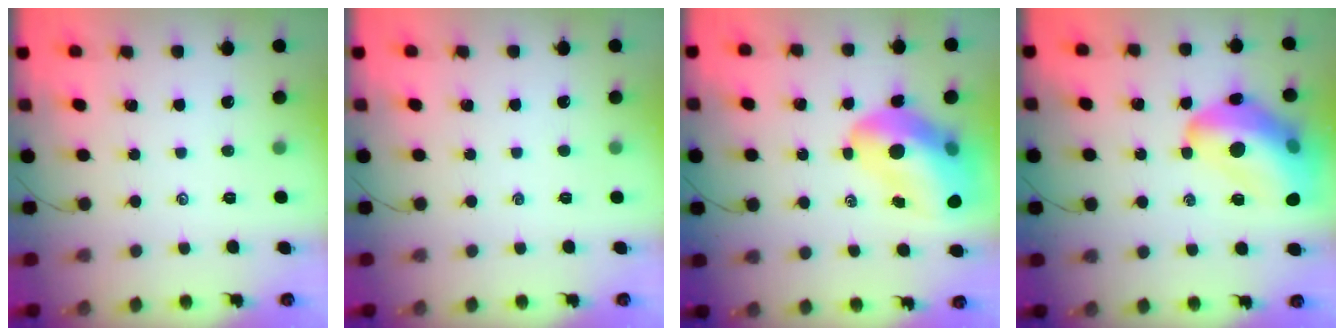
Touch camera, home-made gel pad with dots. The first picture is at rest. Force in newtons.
{"total": 0.0}
{"total": 17.6, "press": 16.8, "slide": 5.1}
{"total": 21.2, "press": 21.0, "slide": 3.3}